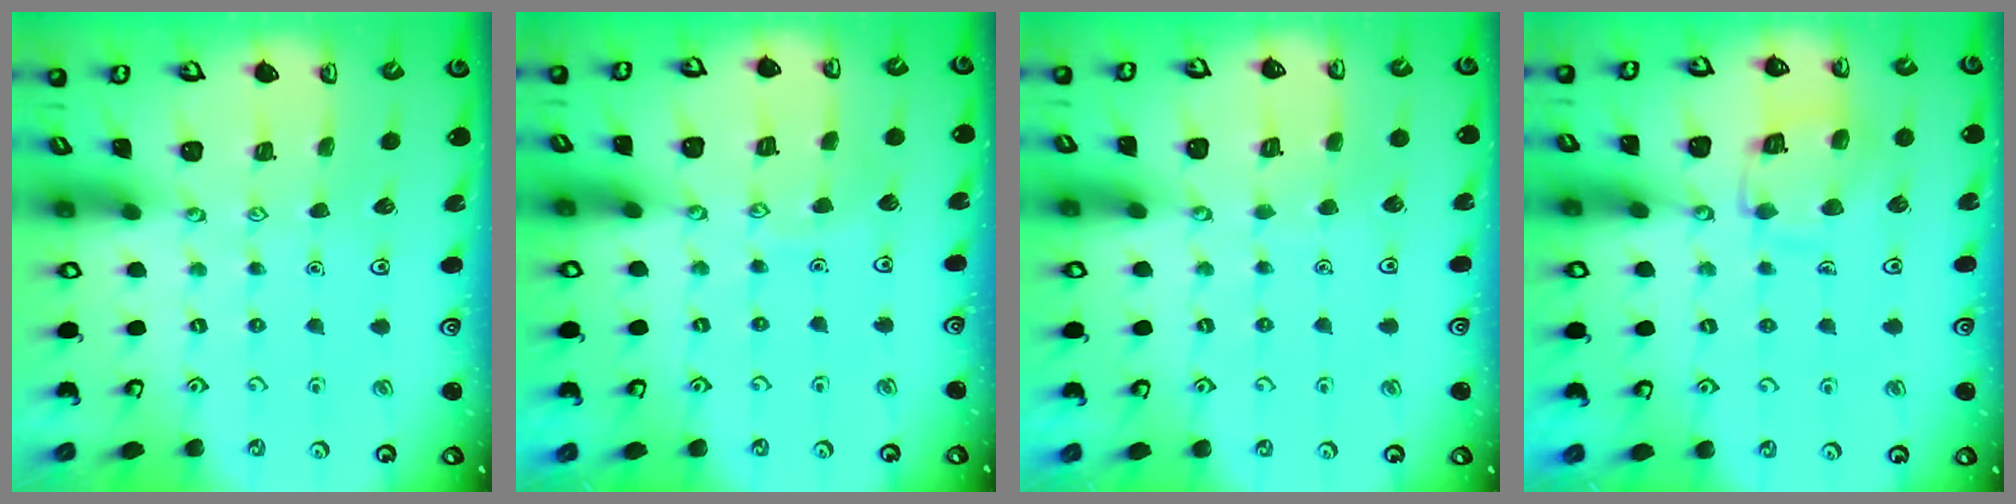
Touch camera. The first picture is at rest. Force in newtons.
{"total": 4.3, "press": 4.3, "slide": 0.5}
{"total": 3.2, "press": 3.2, "slide": 0.2}
{"total": 11.2, "press": 11.2, "slide": 1.0}